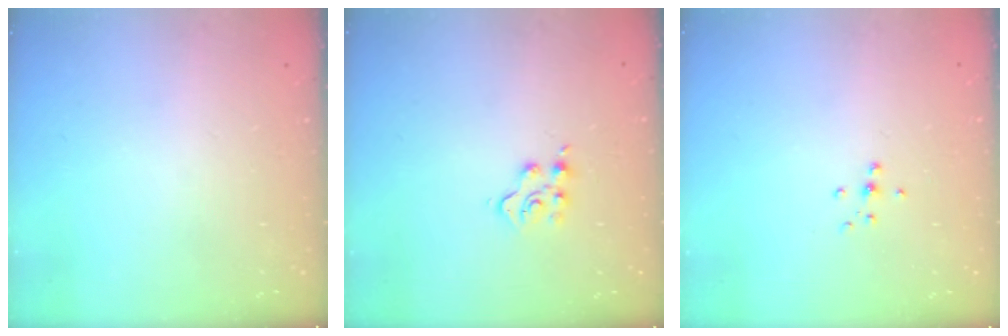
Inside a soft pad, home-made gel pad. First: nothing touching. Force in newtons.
{"total": 4.5, "press": 4.5, "slide": 0.4}
{"total": 5.5, "press": 5.4, "slide": 0.7}